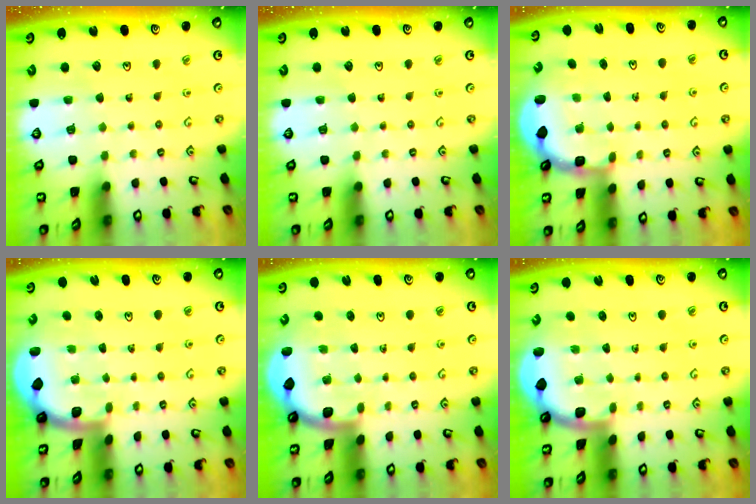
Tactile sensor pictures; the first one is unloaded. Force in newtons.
{"total": 0.0}
{"total": 2.8, "press": 2.2, "slide": 1.7}
{"total": 1.6, "press": 1.6, "slide": 0.1}
{"total": 1.3, "press": 1.3, "slide": 0.1}
{"total": 1.7, "press": 1.7, "slide": 0.1}